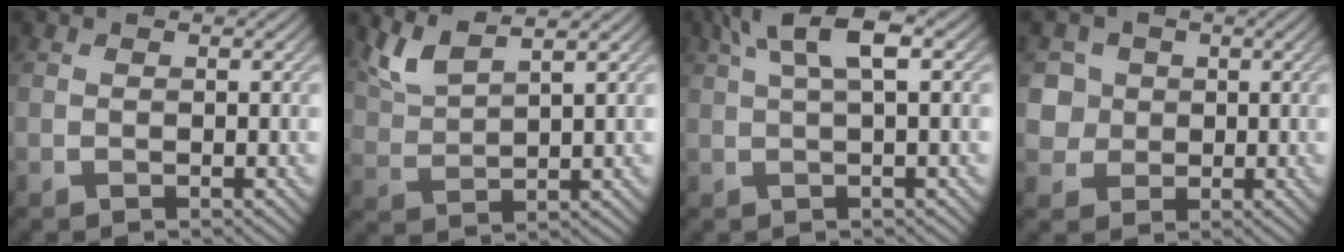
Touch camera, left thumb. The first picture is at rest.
{"total": 5.0, "force": [4.0, 1.1, 2.9], "torque": [-0.075, 0.007, 0.086]}
{"total": 5.5, "force": [2.1, 1.1, 5.0], "torque": [-0.087, 0.020, 0.037]}
{"total": 4.3, "force": [0.7, 4.1, 1.0], "torque": [-0.035, -0.001, 0.013]}